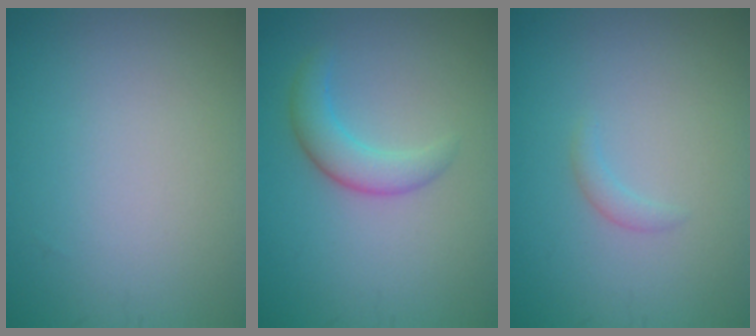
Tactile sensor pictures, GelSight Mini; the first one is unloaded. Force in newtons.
{"total": 2.9, "press": 2.9, "slide": 0.1}
{"total": 0.9, "press": 0.9, "slide": 0.1}